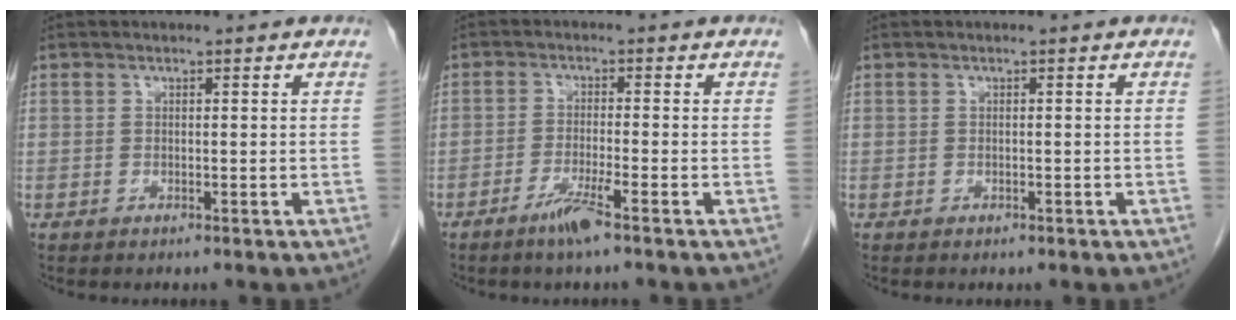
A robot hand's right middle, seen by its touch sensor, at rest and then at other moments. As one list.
[{"total": 3.9, "force": [-2.7, -0.3, 2.9], "torque": [-0.057, -0.007, -0.054]}, {"total": 0.6, "force": [-0.4, 0.4, 0.3], "torque": [-0.004, 0.001, -0.003]}]